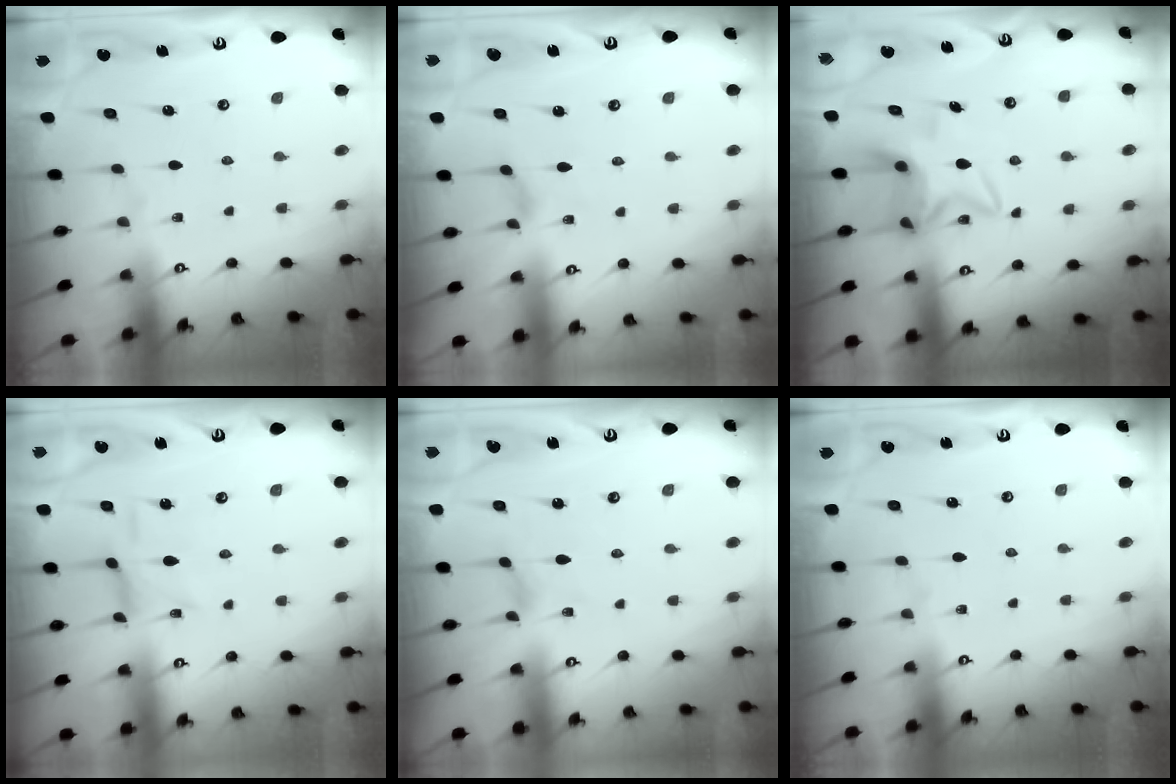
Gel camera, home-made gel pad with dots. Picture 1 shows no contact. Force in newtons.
{"total": 0.8, "press": 0.8, "slide": 0.2}
{"total": 7.8, "press": 7.8, "slide": 0.8}
{"total": 2.9, "press": 2.9, "slide": 0.3}
{"total": 0.0}
{"total": 0.0}